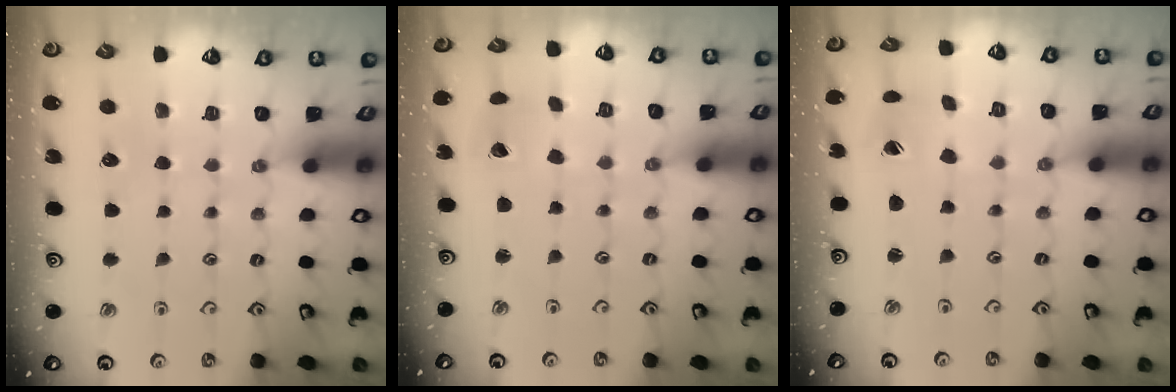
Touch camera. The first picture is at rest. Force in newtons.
{"total": 3.6, "press": 3.5, "slide": 0.4}
{"total": 1.9, "press": 1.8, "slide": 0.2}